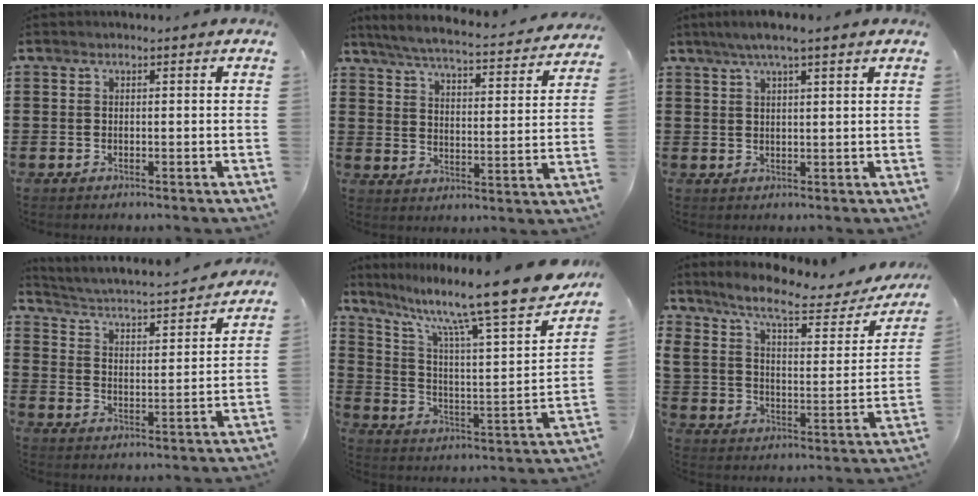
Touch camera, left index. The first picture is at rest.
{"total": 5.1, "force": [4.8, -0.3, 1.8], "torque": [-0.058, -0.040, 0.076]}
{"total": 3.8, "force": [2.6, -0.1, 2.7], "torque": [-0.056, 0.001, 0.047]}
{"total": 2.7, "force": [2.5, -0.1, 0.9], "torque": [-0.036, -0.031, 0.030]}
{"total": 14.5, "force": [11.8, 0.5, 8.5], "torque": [-0.170, -0.087, 0.184]}
{"total": 8.4, "force": [6.5, 1.4, 5.2], "torque": [-0.124, -0.027, 0.106]}